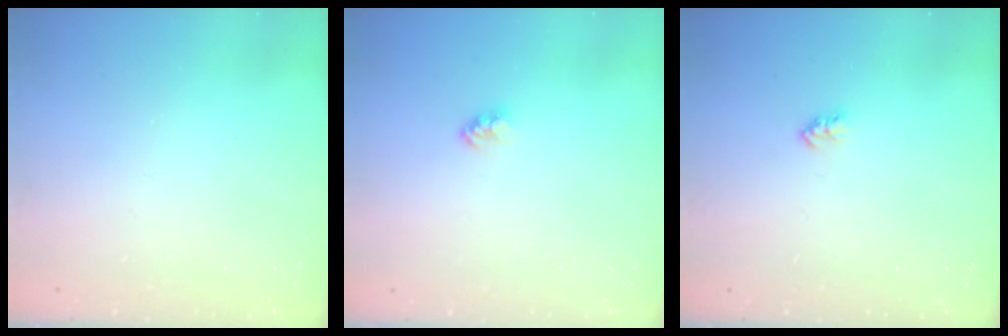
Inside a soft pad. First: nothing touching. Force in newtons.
{"total": 2.3, "press": 2.3, "slide": 0.1}
{"total": 2.6, "press": 2.6, "slide": 0.4}